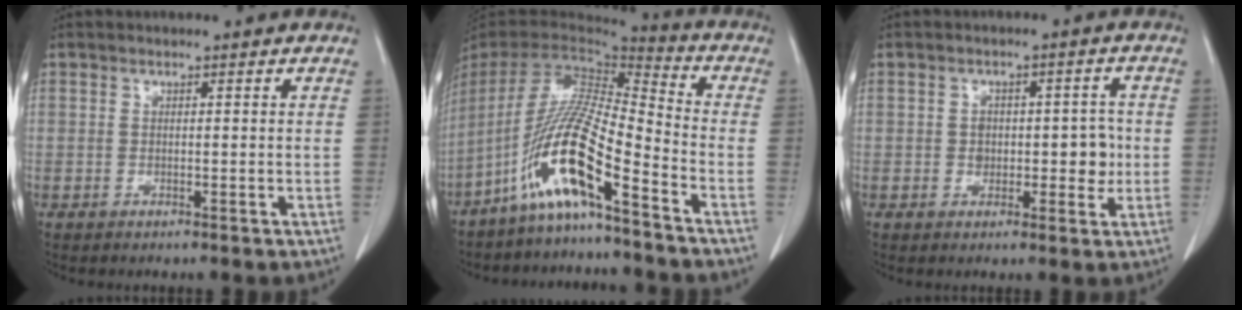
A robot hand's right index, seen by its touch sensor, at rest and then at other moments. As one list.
[{"total": 14.3, "force": [-8.5, 0.7, 11.5], "torque": [-0.240, -0.014, -0.168]}, {"total": 5.3, "force": [-0.4, 3.3, 4.2], "torque": [-0.046, 0.014, 0.000]}]